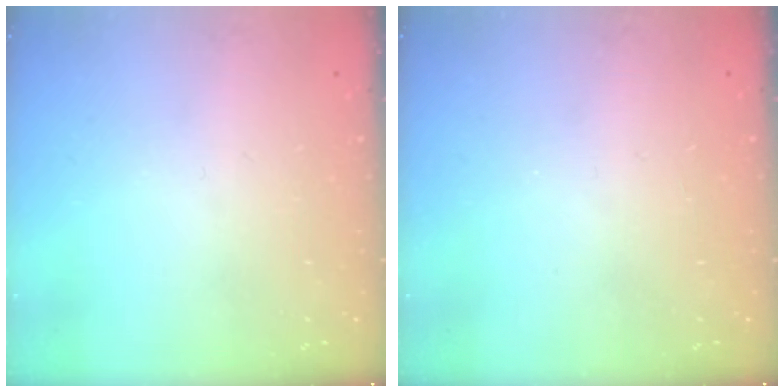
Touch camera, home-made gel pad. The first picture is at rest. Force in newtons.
{"total": 0.0}